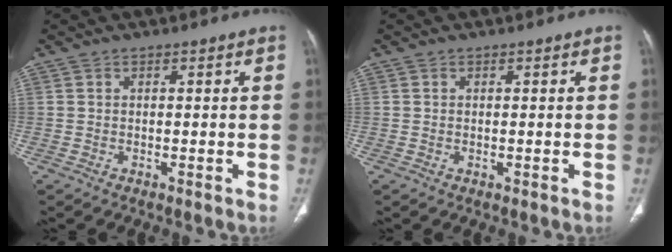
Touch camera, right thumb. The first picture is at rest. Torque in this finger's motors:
{"motor_torque": [-0.49, 0.46, -0.37, 0.43, 0.03]}